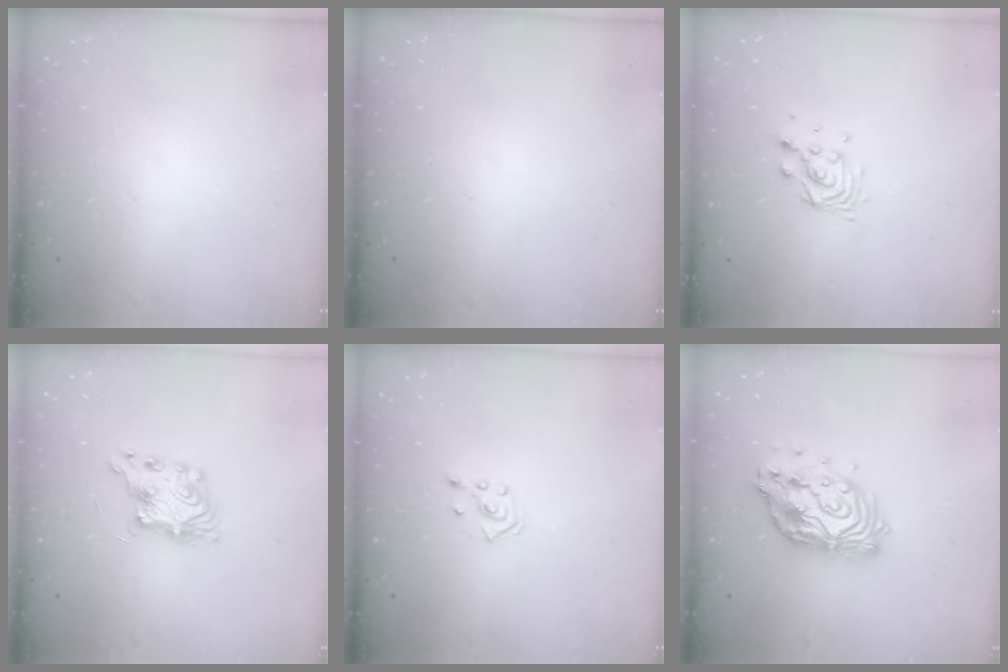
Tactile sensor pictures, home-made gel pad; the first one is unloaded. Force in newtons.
{"total": 0.0}
{"total": 6.2, "press": 6.2, "slide": 0.1}
{"total": 7.3, "press": 7.3, "slide": 0.1}
{"total": 2.8, "press": 2.7, "slide": 0.7}
{"total": 14.1, "press": 14.1, "slide": 1.1}